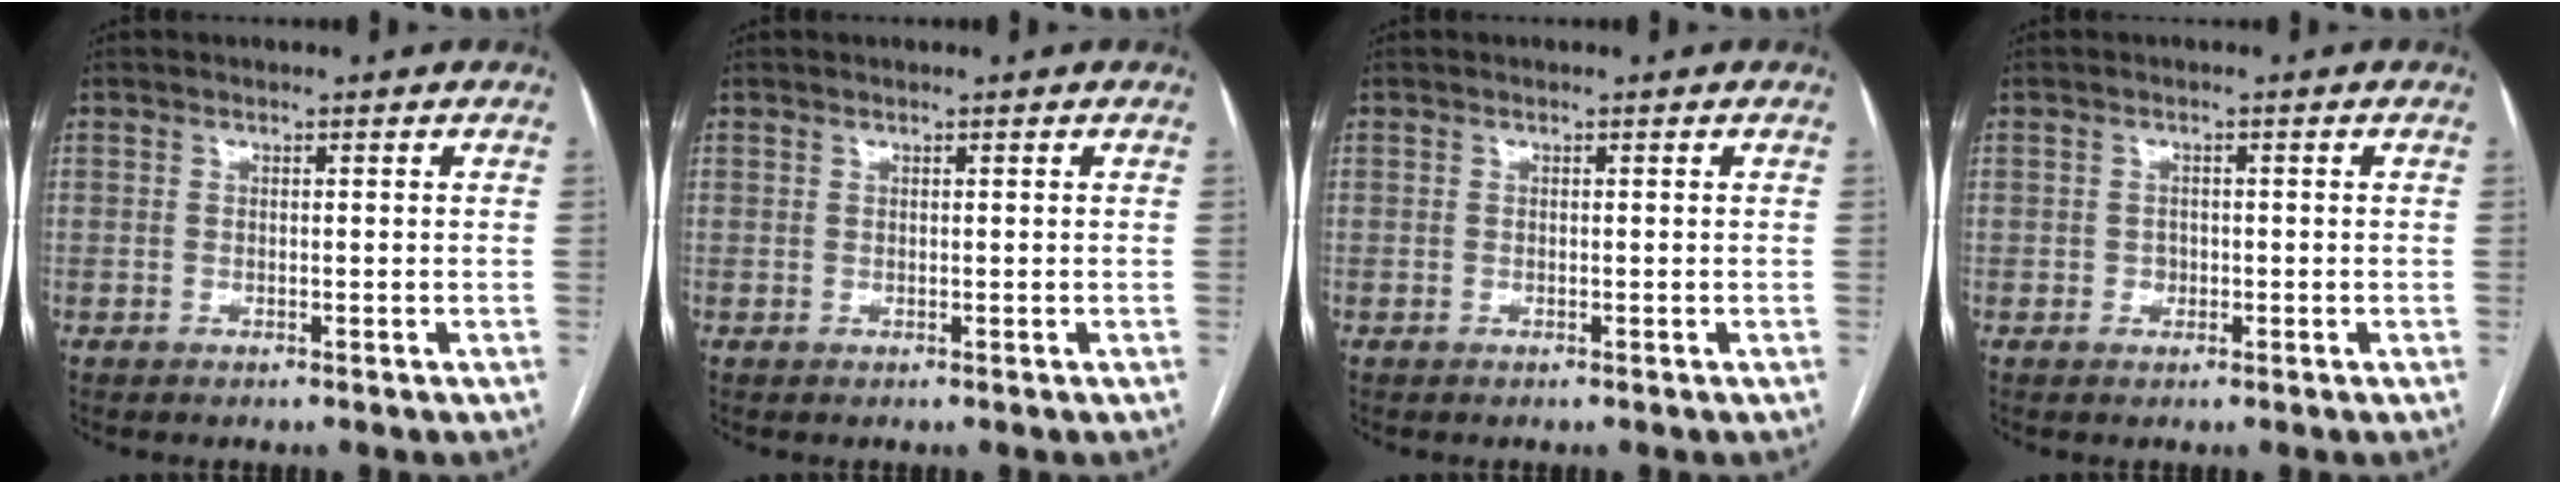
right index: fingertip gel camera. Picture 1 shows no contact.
{"total": 0.0}
{"total": 0.0}
{"total": 1.2, "force": [-0.4, 1.0, 0.4], "torque": [-0.006, 0.004, -0.004]}